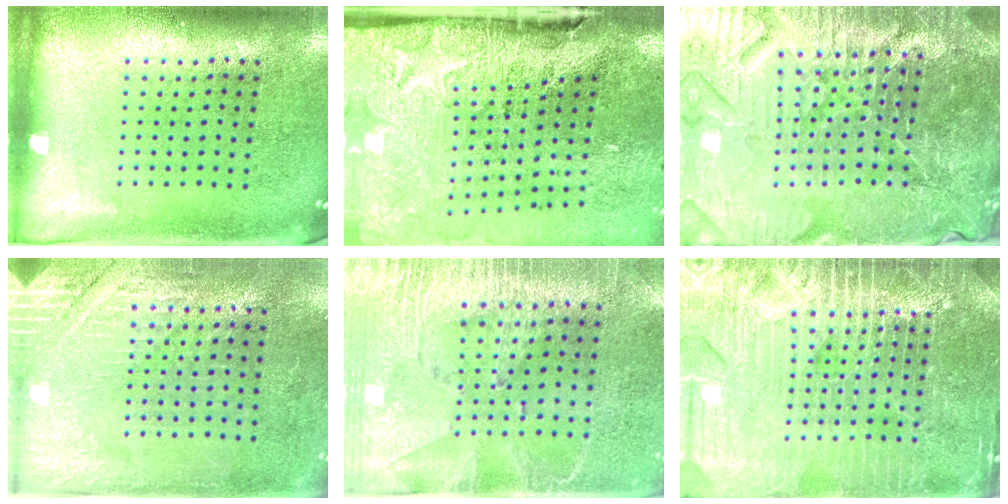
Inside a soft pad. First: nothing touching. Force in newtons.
{"total": 4.8, "press": 3.8, "slide": 2.9}
{"total": 6.6, "press": 5.9, "slide": 2.8}
{"total": 2.8, "press": 2.7, "slide": 0.8}
{"total": 2.9, "press": 2.5, "slide": 1.4}
{"total": 7.2, "press": 7.1, "slide": 0.9}